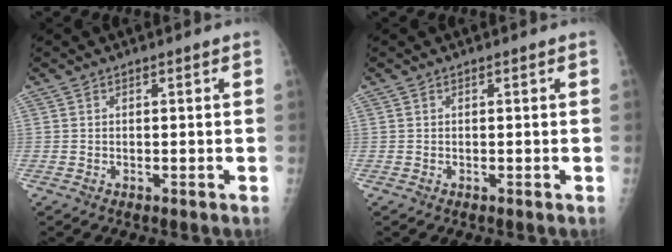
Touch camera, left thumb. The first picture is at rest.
{"total": 0.0}